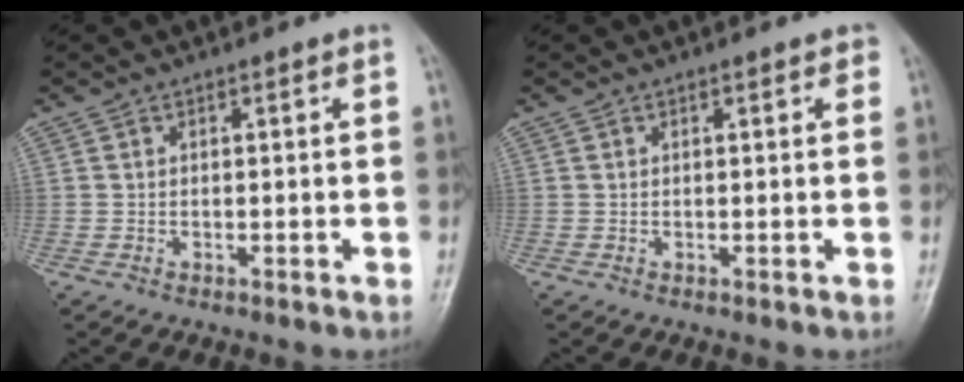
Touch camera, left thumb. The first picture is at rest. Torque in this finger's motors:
{"motor_torque": [-0.02, -0.06, -0.29, -0.22, 0.03]}